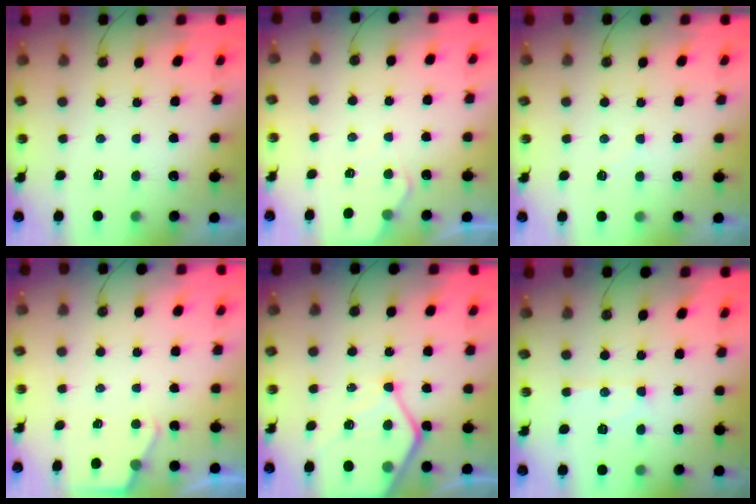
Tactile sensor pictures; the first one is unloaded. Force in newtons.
{"total": 3.8, "press": 3.8, "slide": 0.4}
{"total": 4.1, "press": 4.0, "slide": 0.5}
{"total": 3.0, "press": 2.9, "slide": 0.5}
{"total": 11.9, "press": 11.8, "slide": 1.0}
{"total": 7.9, "press": 7.9, "slide": 0.7}